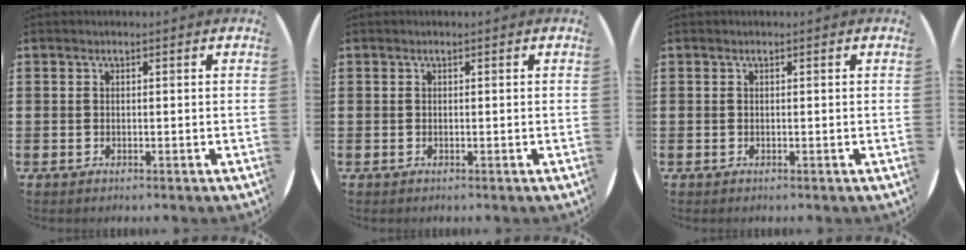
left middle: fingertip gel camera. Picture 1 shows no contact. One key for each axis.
{"total": 0.0}
{"total": 0.0}